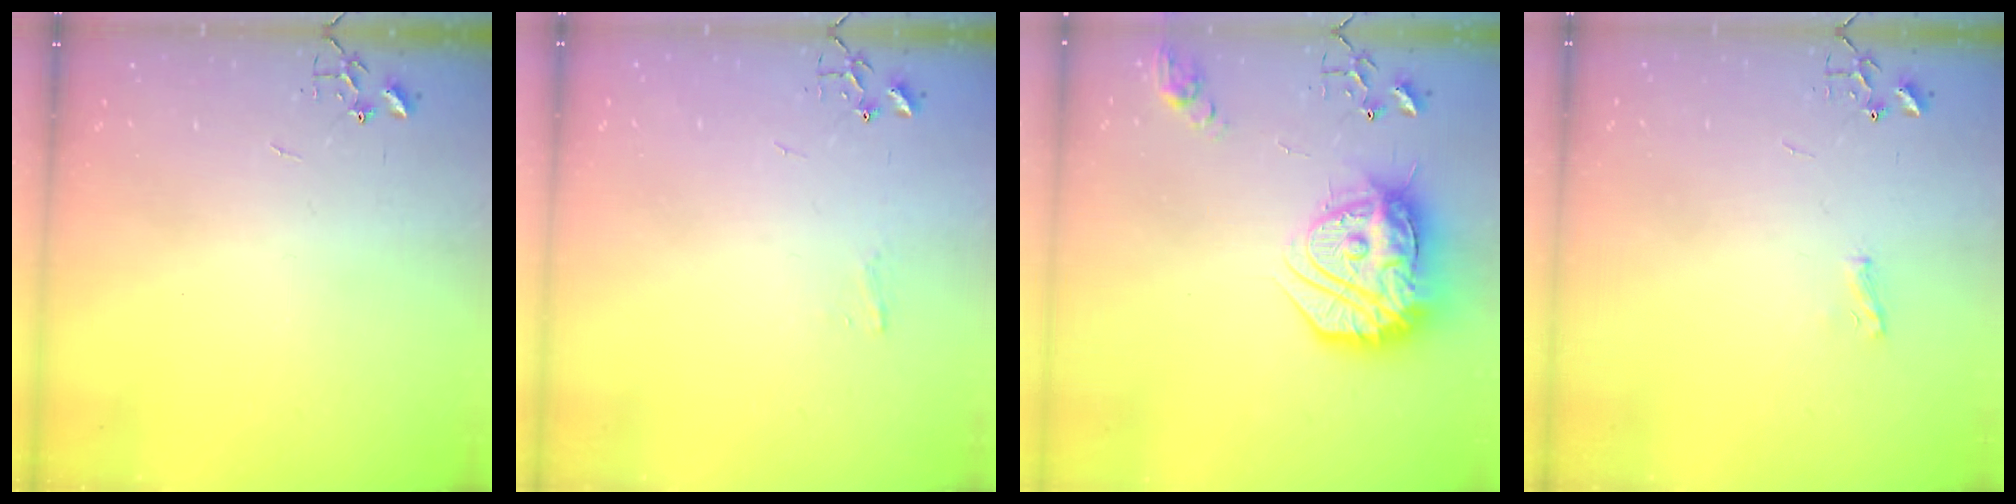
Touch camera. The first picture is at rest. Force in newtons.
{"total": 3.7, "press": 3.6, "slide": 0.6}
{"total": 23.9, "press": 23.8, "slide": 2.1}
{"total": 5.5, "press": 5.5, "slide": 0.7}